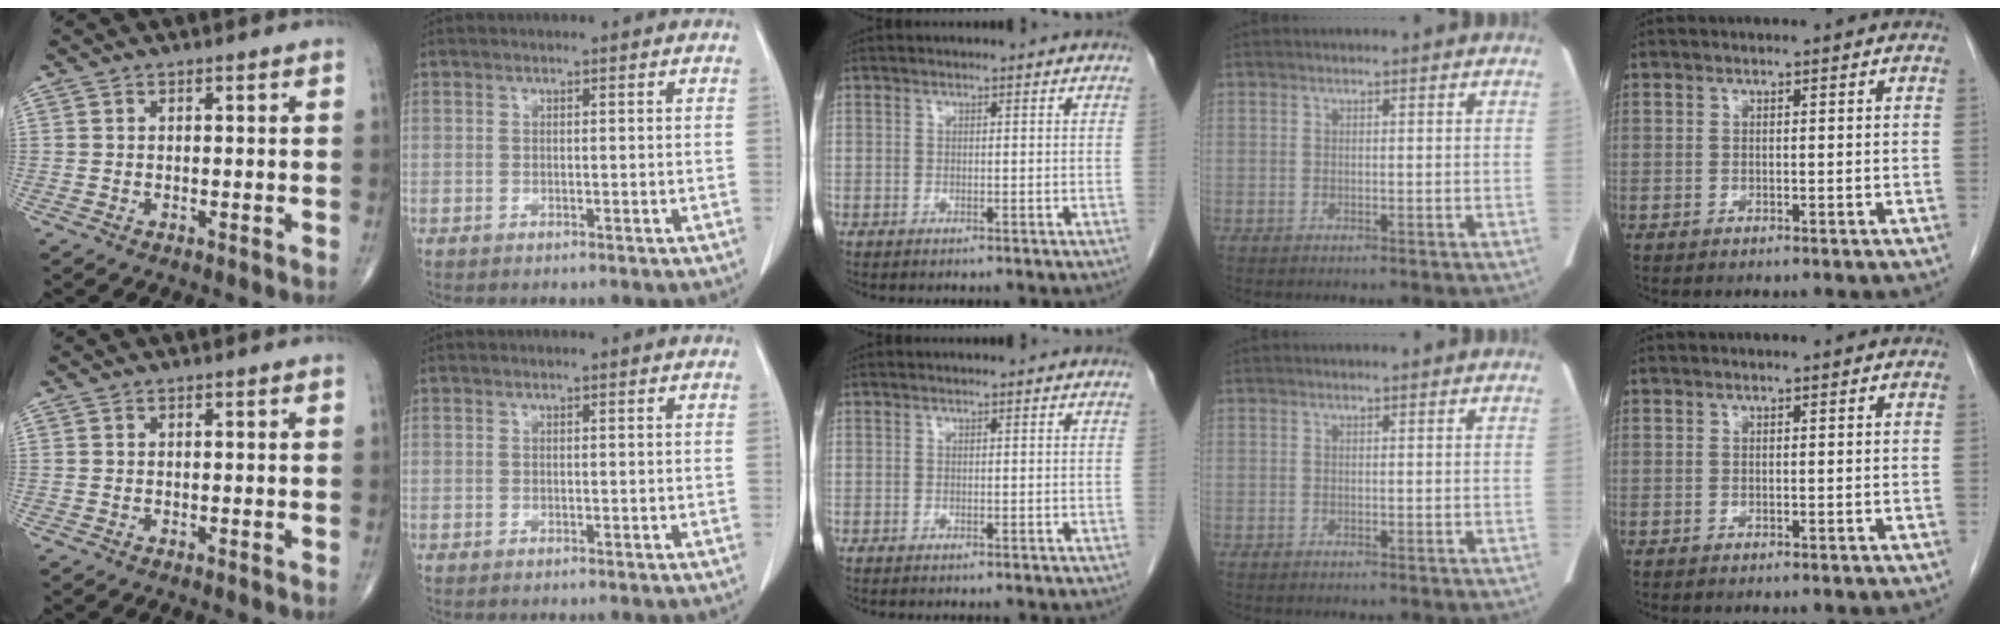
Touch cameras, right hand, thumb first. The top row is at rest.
{}